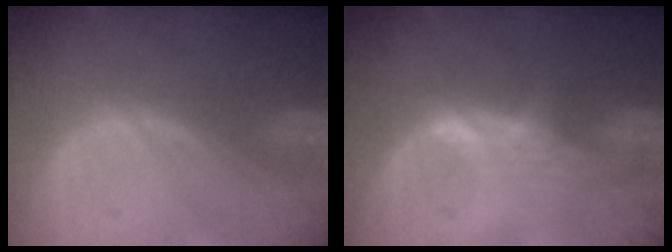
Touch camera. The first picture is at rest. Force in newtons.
{"total": 2.3, "press": 2.3, "slide": 0.4}